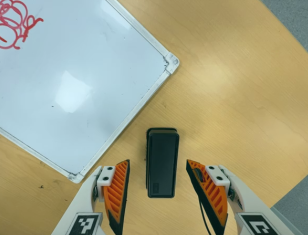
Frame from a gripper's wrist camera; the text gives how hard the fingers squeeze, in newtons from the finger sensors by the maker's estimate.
{"total": 0.0}